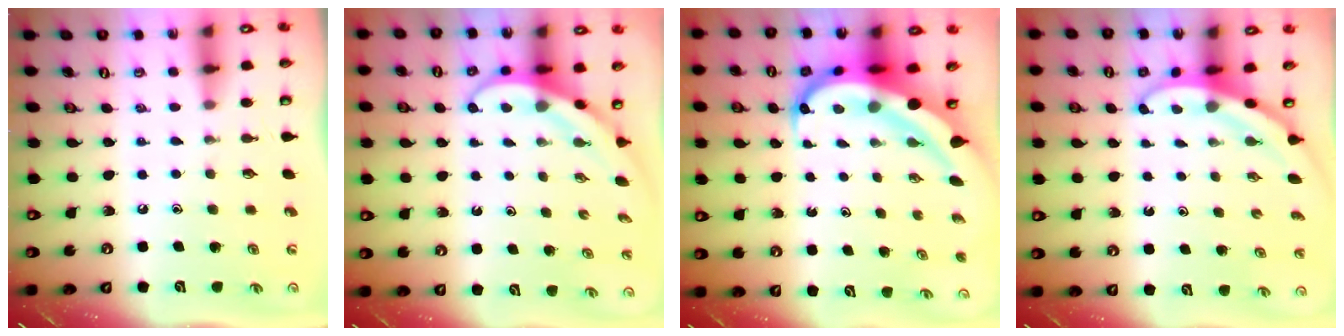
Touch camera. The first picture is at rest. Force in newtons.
{"total": 4.0, "press": 4.0, "slide": 0.3}
{"total": 11.9, "press": 11.8, "slide": 1.2}
{"total": 3.3, "press": 3.3, "slide": 0.2}